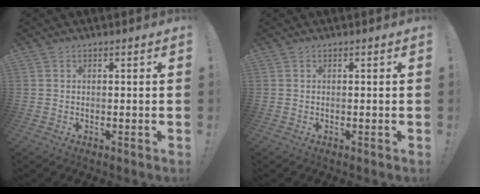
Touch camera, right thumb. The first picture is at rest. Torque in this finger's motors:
{"motor_torque": [0.00, 0.00, -0.01, 0.02, 0.02]}